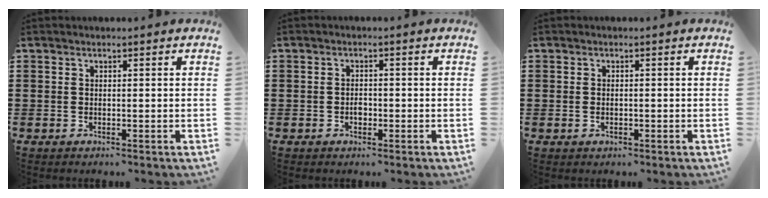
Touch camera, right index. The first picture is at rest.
{"total": 1.5, "force": [-0.5, 1.0, 1.1], "torque": [-0.021, 0.002, -0.009]}
{"total": 0.7, "force": [-0.2, 0.5, 0.5], "torque": [-0.012, 0.002, -0.005]}